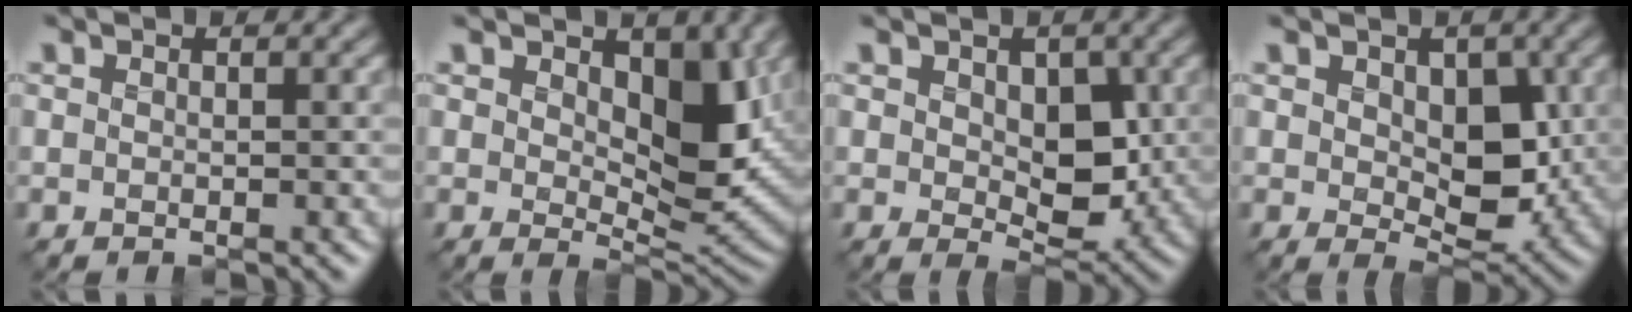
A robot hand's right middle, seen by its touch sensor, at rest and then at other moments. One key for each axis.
{"total": 7.0, "fx": 2.0, "fy": 3.7, "fz": 5.6, "tx": -0.086, "ty": -0.017, "tz": 0.027}
{"total": 4.8, "fx": 0.5, "fy": 3.1, "fz": 3.7, "tx": -0.058, "ty": -0.014, "tz": 0.007}
{"total": 5.4, "fx": 0.7, "fy": 3.4, "fz": 4.1, "tx": -0.067, "ty": -0.015, "tz": 0.009}